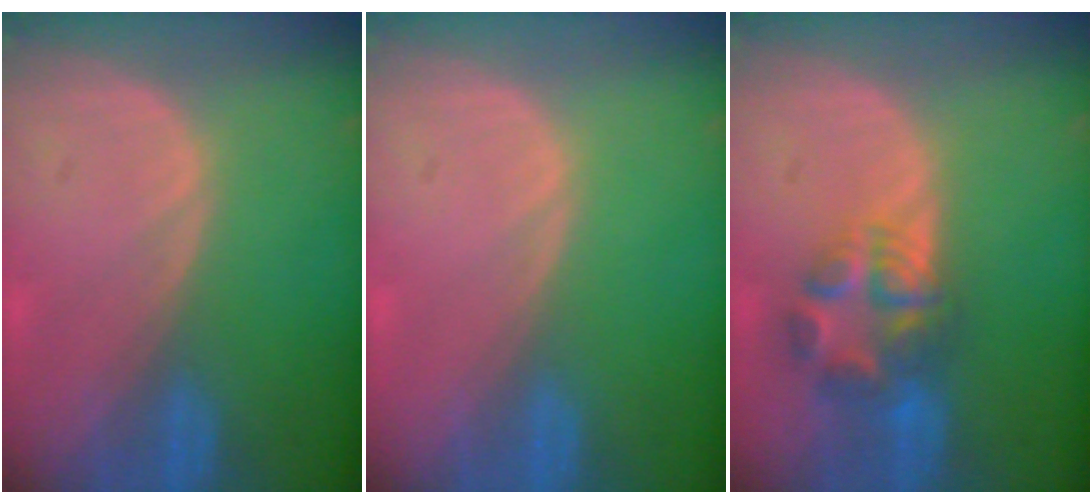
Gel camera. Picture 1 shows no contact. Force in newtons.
{"total": 0.0}
{"total": 6.4, "press": 6.3, "slide": 1.4}